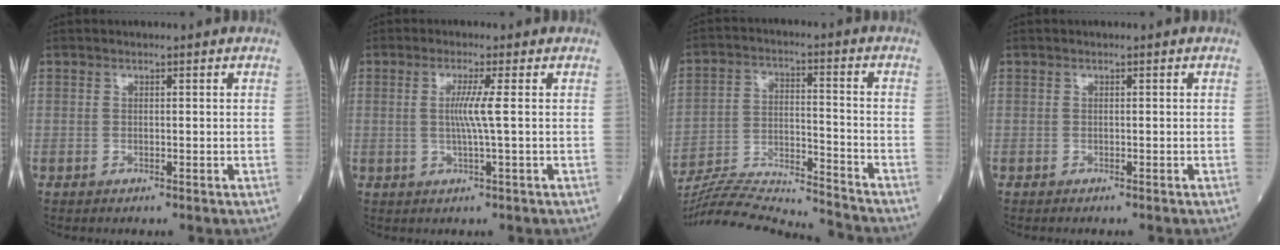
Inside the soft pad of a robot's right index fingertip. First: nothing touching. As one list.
[{"total": 3.7, "force": [0.3, -1.0, 3.6], "torque": [-0.072, -0.005, 0.003]}, {"total": 18.6, "force": [-17.9, -0.5, 4.9], "torque": [-0.105, -0.003, -0.290]}, {"total": 0.8, "force": [-0.7, 0.0, 0.4], "torque": [-0.003, -0.001, -0.011]}]